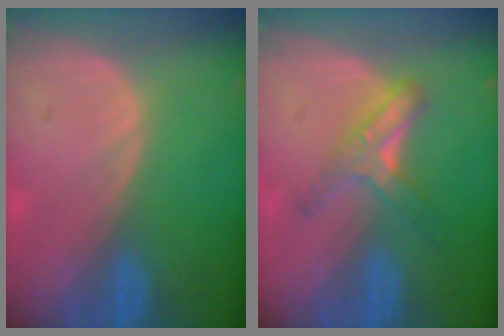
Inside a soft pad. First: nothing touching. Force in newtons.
{"total": 5.1, "press": 4.9, "slide": 1.6}